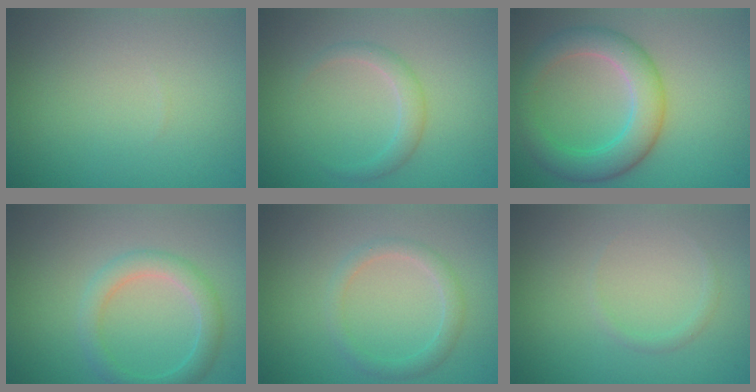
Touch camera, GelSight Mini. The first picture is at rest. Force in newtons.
{"total": 1.7, "press": 1.7, "slide": 0.1}
{"total": 5.3, "press": 5.3, "slide": 0.1}
{"total": 2.9, "press": 2.9, "slide": 0.1}
{"total": 1.9, "press": 1.9, "slide": 0.1}
{"total": 0.7, "press": 0.7, "slide": 0.1}